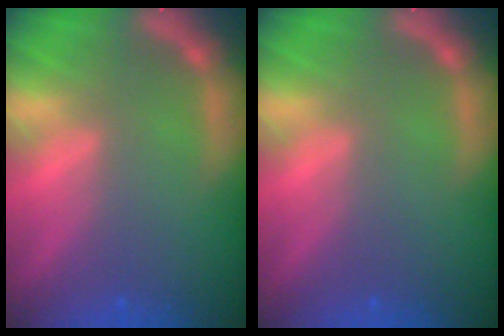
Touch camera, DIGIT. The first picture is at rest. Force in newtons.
{"total": 0.0}